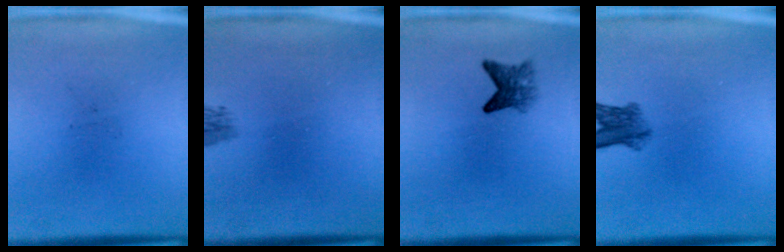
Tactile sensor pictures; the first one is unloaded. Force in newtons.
{"total": 1.3}
{"total": 3.0}
{"total": 3.8}